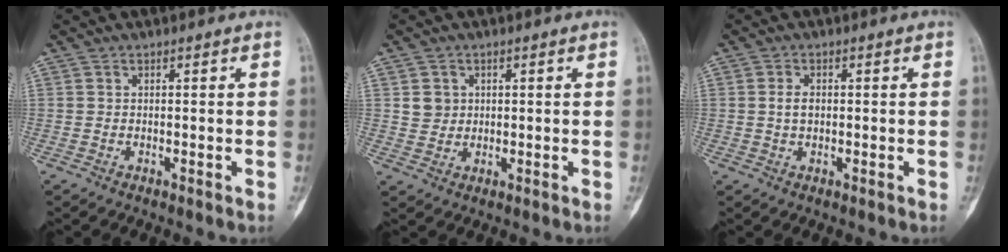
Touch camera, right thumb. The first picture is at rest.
{"total": 3.2, "force": [0.9, 3.0, 0.9], "torque": [-0.001, -0.003, 0.019]}
{"total": 2.2, "force": [0.1, 1.4, 1.7], "torque": [-0.028, 0.005, -0.001]}